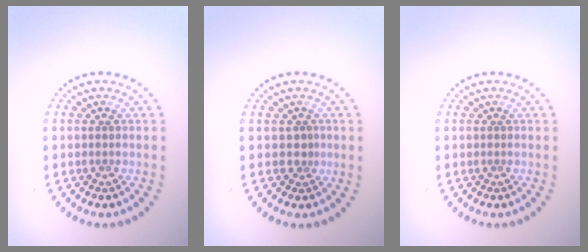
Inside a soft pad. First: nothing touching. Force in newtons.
{"total": 0.7, "press": 0.5, "slide": 0.6}
{"total": 0.0}